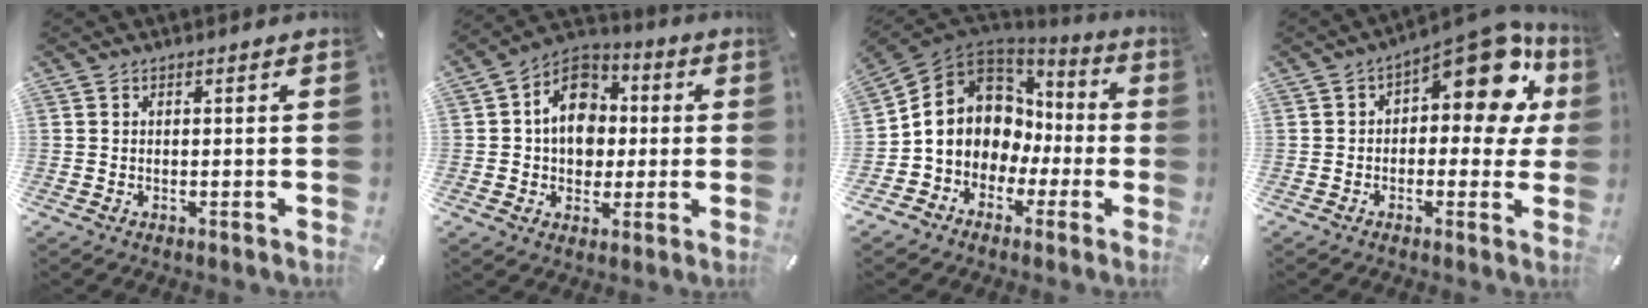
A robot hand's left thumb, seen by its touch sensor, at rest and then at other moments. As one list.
[{"total": 12.2, "force": [0.1, 10.4, 6.5], "torque": [-0.113, 0.014, 0.002]}, {"total": 11.8, "force": [-0.2, 10.9, 4.5], "torque": [-0.102, -0.015, 0.002]}, {"total": 14.3, "force": [6.9, 6.8, 10.6], "torque": [-0.142, -0.051, 0.115]}]